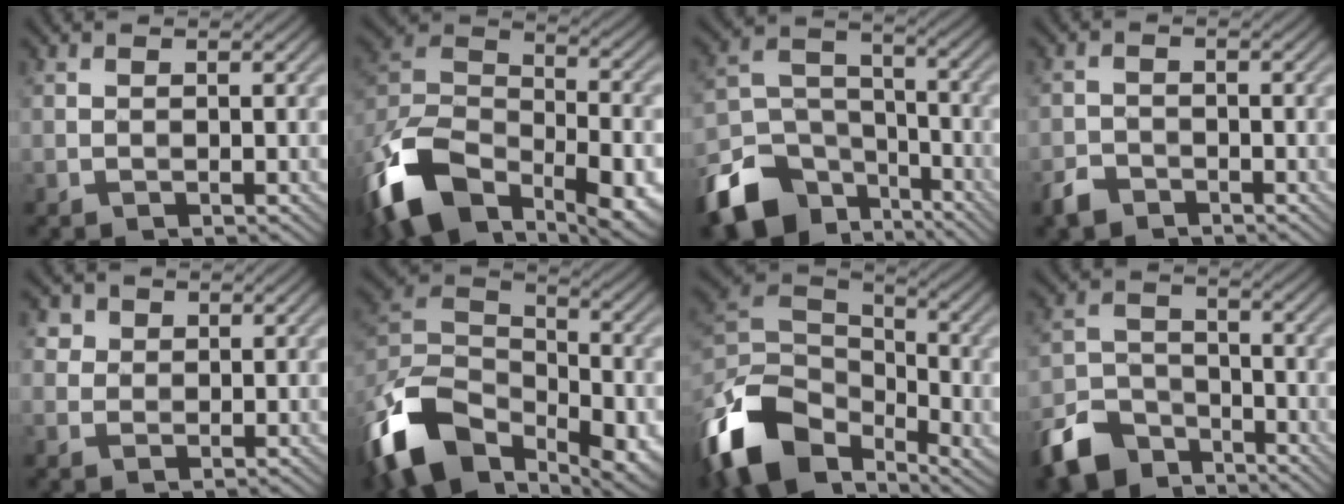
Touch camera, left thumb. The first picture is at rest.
{"total": 17.9, "force": [-11.1, 8.8, 10.9], "torque": [-0.262, -0.030, -0.184]}
{"total": 12.6, "force": [-8.2, 7.9, 5.4], "torque": [-0.141, -0.020, -0.156]}
{"total": 2.5, "force": [-2.0, 1.3, 0.6], "torque": [-0.016, 0.000, -0.047]}
{"total": 2.9, "force": [1.6, 2.3, 0.6], "torque": [-0.020, -0.003, 0.031]}
{"total": 16.8, "force": [-10.0, 9.6, 9.4], "torque": [-0.241, -0.019, -0.172]}
{"total": 15.0, "force": [-7.5, 9.7, 8.6], "torque": [-0.228, -0.006, -0.148]}
{"total": 8.3, "force": [-6.2, 4.6, 3.0], "torque": [-0.071, -0.009, -0.136]}